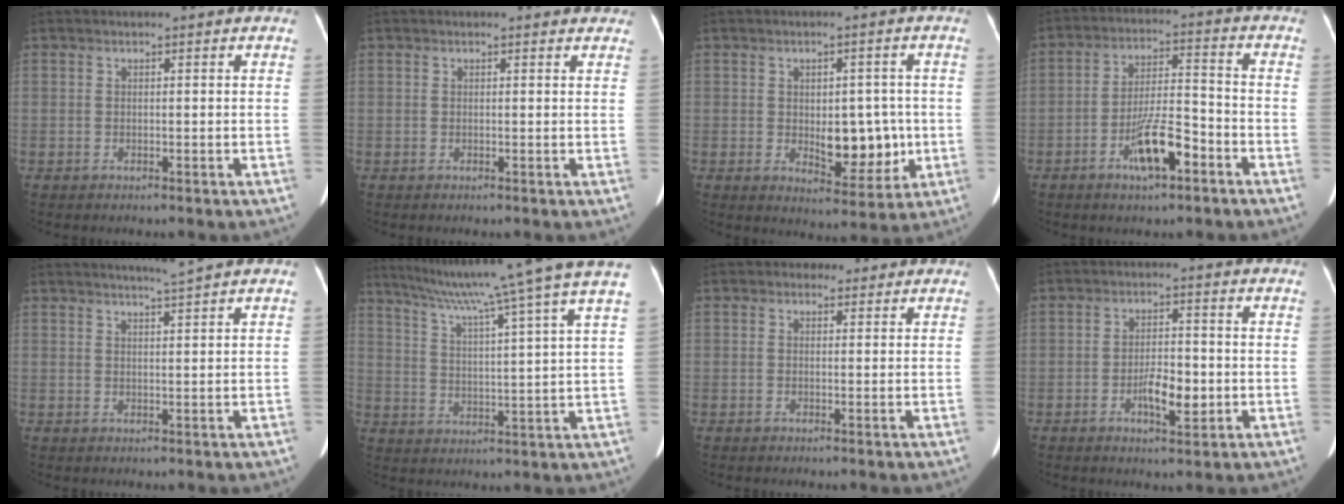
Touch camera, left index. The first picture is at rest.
{"total": 1.2, "force": [1.1, 0.5, 0.2], "torque": [-0.006, -0.004, -0.003]}
{"total": 7.9, "force": [-0.7, 4.2, 6.6], "torque": [-0.087, 0.002, 0.003]}
{"total": 8.7, "force": [-4.5, 2.1, 7.2], "torque": [-0.140, 0.003, -0.077]}
{"total": 2.5, "force": [2.1, -1.1, 0.8], "torque": [-0.012, -0.010, 0.039]}
{"total": 18.2, "force": [14.9, -2.8, 10.1], "torque": [-0.165, -0.019, 0.202]}
{"total": 1.9, "force": [0.9, 1.6, 0.2], "torque": [0.001, 0.009, 0.008]}
{"total": 5.4, "force": [-1.6, 2.0, 4.8], "torque": [-0.088, 0.000, -0.022]}